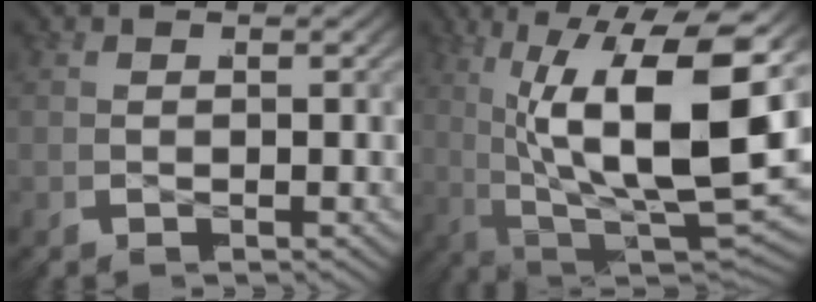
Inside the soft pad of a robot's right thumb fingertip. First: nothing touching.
{"total": 17.3, "force": [-0.7, 8.9, 14.8], "torque": [-0.266, -0.042, 0.010]}